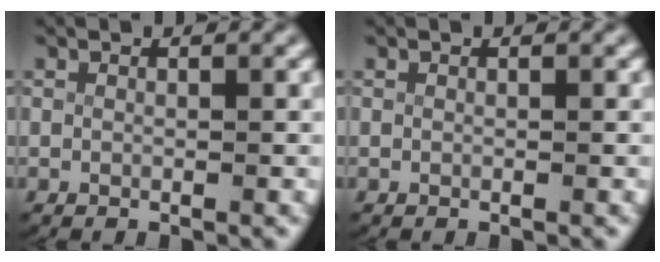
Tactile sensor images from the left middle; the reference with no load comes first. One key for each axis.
{"total": 0.0}